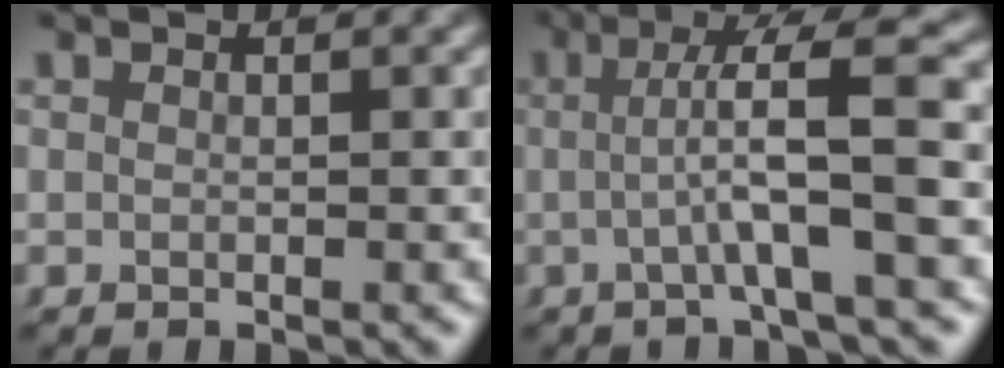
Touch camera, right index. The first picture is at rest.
{"total": 6.1, "force": [0.8, 0.5, 6.0], "torque": [-0.085, 0.021, 0.004]}